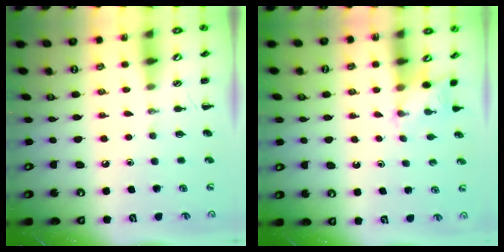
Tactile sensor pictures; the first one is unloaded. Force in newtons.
{"total": 2.6, "press": 2.5, "slide": 0.9}